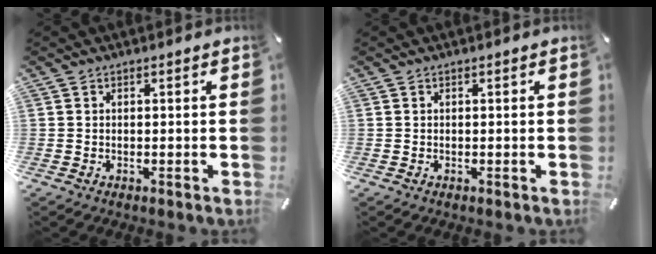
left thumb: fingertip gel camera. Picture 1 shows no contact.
{"total": 0.0}